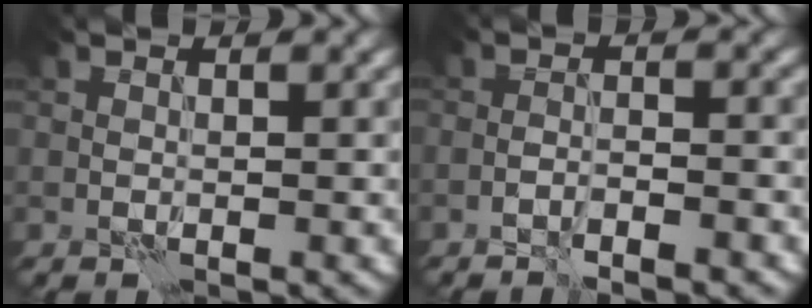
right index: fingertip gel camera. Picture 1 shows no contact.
{"total": 2.1, "force": [-1.8, 0.2, 1.0], "torque": [-0.017, 0.008, -0.035]}